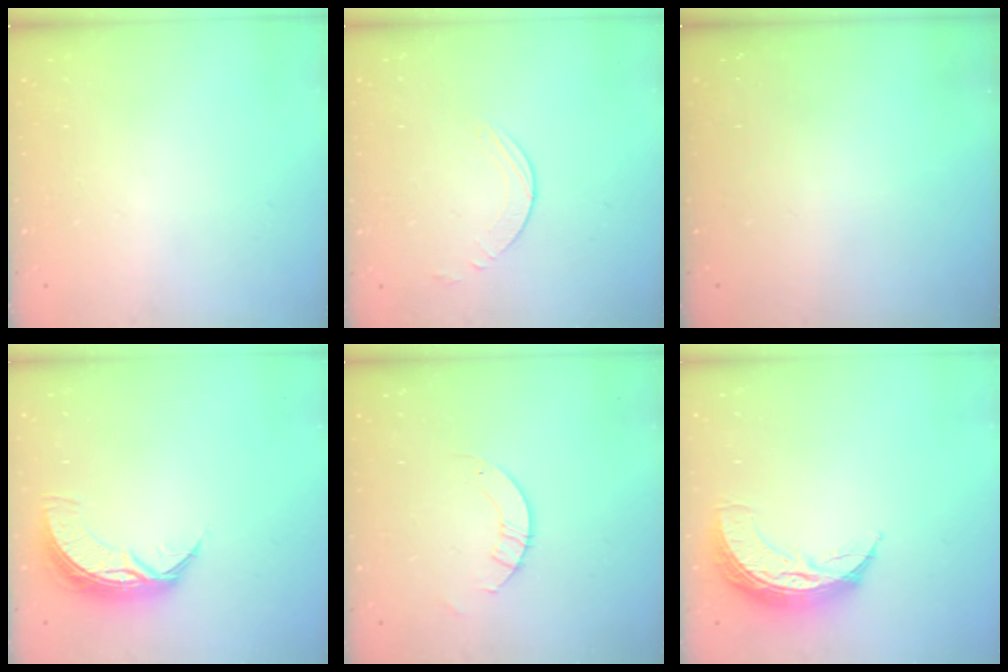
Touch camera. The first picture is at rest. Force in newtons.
{"total": 4.8, "press": 4.8, "slide": 0.5}
{"total": 0.0}
{"total": 8.7, "press": 8.7, "slide": 0.3}
{"total": 2.6, "press": 2.6, "slide": 0.2}
{"total": 9.9, "press": 9.9, "slide": 0.6}